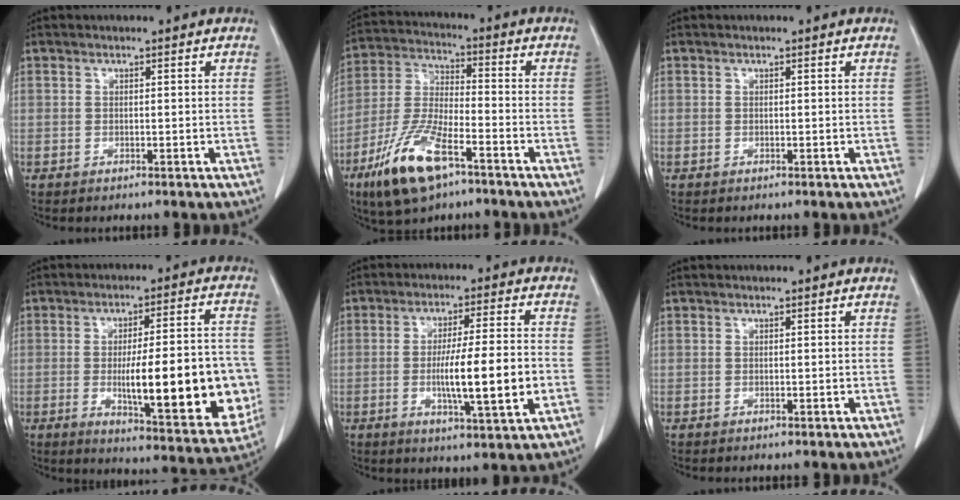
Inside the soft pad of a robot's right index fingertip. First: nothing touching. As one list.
[{"total": 13.4, "force": [-7.6, 4.1, 10.3], "torque": [-0.222, -0.015, -0.140]}, {"total": 0.0}, {"total": 20.1, "force": [-2.9, 4.4, 19.4], "torque": [-0.235, 0.003, -0.026]}, {"total": 11.6, "force": [-2.2, 0.6, 11.4], "torque": [-0.189, -0.008, -0.038]}, {"total": 0.0}]